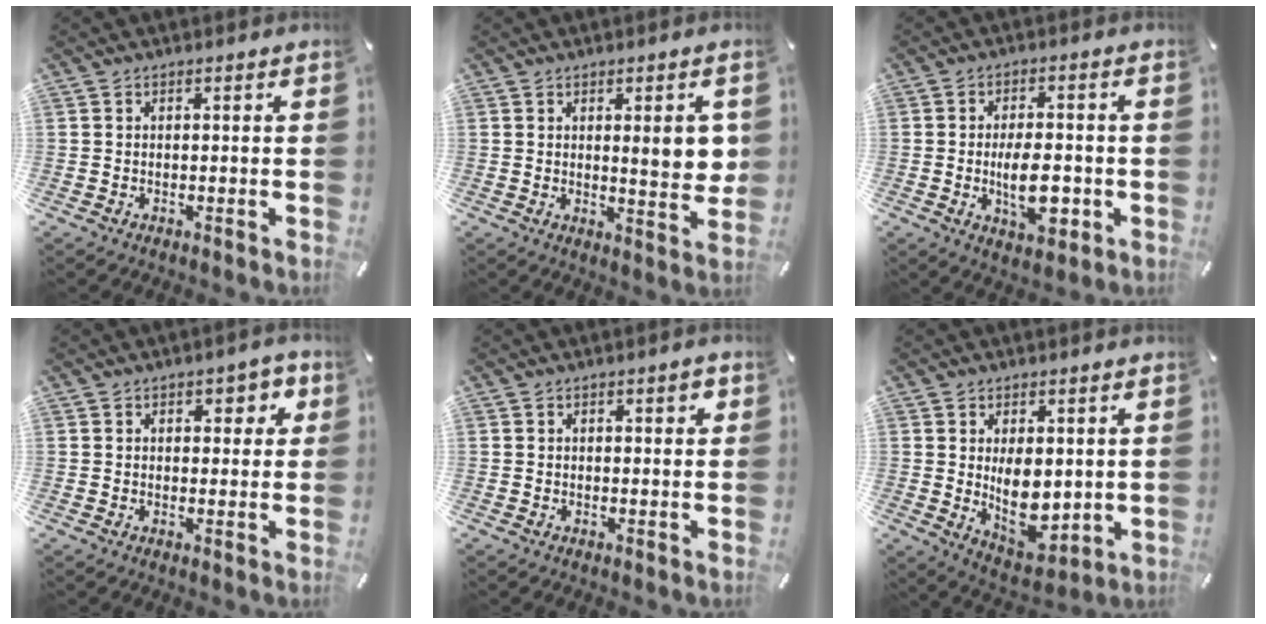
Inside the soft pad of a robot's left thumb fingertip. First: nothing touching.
{"total": 8.3, "force": [2.1, 2.4, 7.7], "torque": [-0.102, -0.013, 0.029]}
{"total": 9.8, "force": [-2.1, 4.9, 8.2], "torque": [-0.126, -0.002, -0.035]}
{"total": 3.8, "force": [1.3, 2.6, 2.6], "torque": [-0.023, -0.004, 0.012]}
{"total": 2.0, "force": [0.7, 0.9, 1.7], "torque": [-0.025, 0.002, 0.009]}
{"total": 10.1, "force": [0.9, 6.6, 7.5], "torque": [-0.108, -0.012, 0.018]}